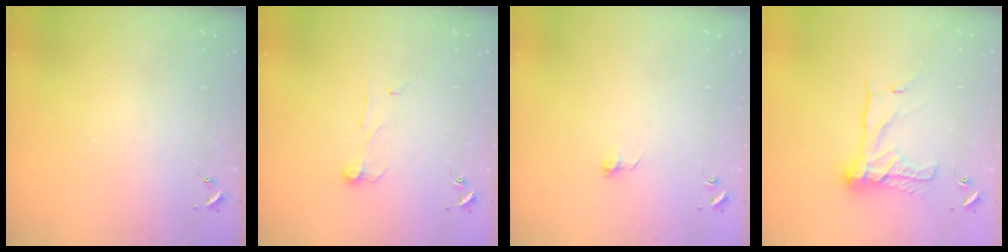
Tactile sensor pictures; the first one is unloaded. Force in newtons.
{"total": 6.5, "press": 6.5, "slide": 0.3}
{"total": 5.3, "press": 5.2, "slide": 0.4}
{"total": 15.7, "press": 15.6, "slide": 1.3}